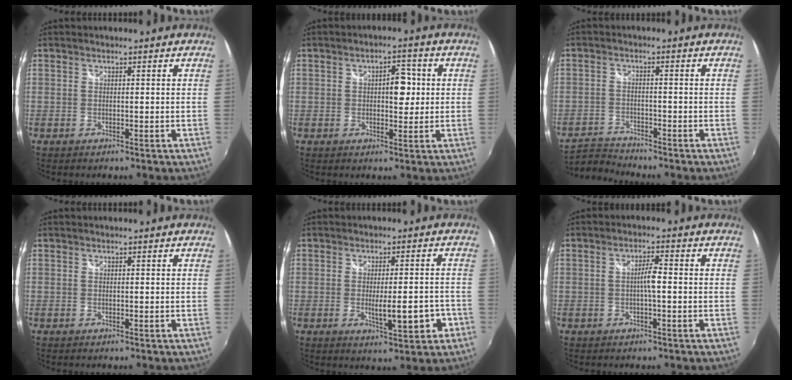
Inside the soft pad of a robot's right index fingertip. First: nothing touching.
{"total": 5.4, "force": [0.3, 3.0, 4.5], "torque": [-0.064, 0.008, 0.006]}
{"total": 5.0, "force": [-4.9, 0.6, 0.0], "torque": [-0.023, 0.001, -0.100]}
{"total": 0.0}
{"total": 7.5, "force": [-2.8, 2.0, 6.7], "torque": [-0.111, -0.017, -0.033]}
{"total": 2.7, "force": [-0.6, 0.3, 2.6], "torque": [-0.048, 0.005, -0.009]}